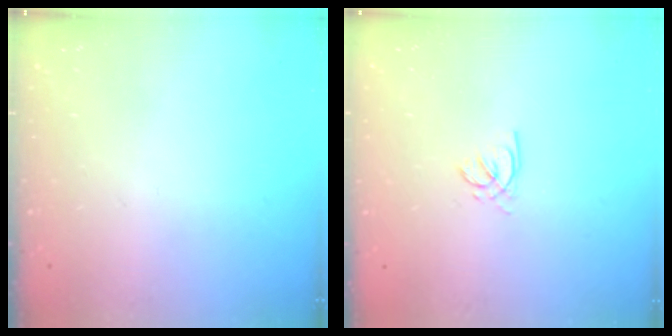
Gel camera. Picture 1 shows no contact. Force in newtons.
{"total": 1.4, "press": 1.4, "slide": 0.2}